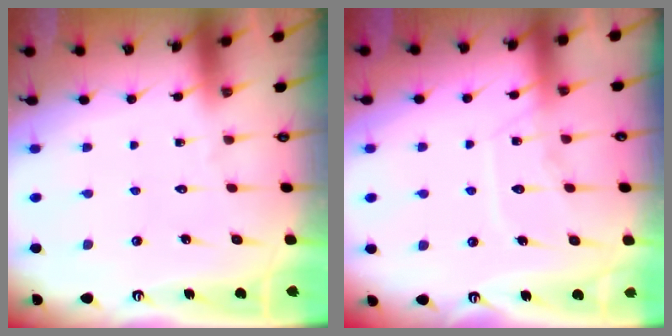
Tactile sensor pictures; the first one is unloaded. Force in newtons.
{"total": 11.2, "press": 11.1, "slide": 1.0}